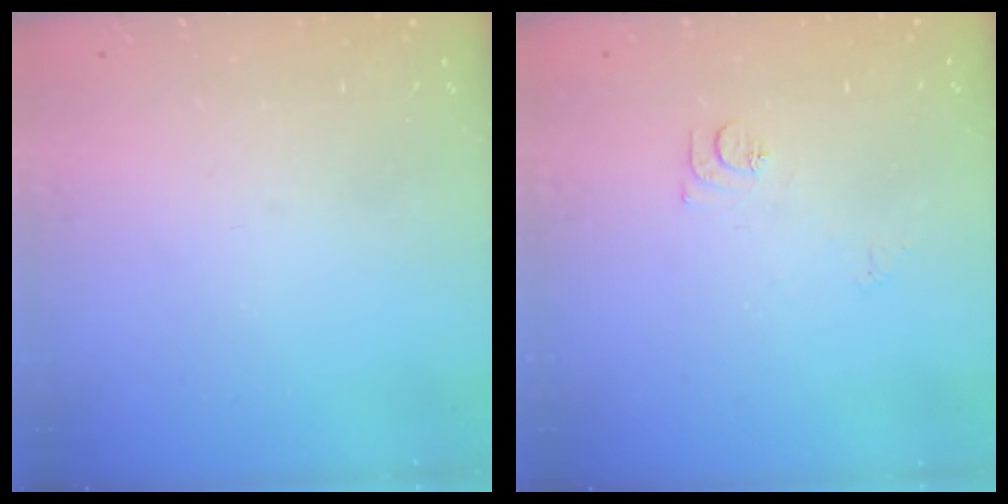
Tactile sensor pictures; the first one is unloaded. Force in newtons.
{"total": 6.7, "press": 6.7, "slide": 0.8}